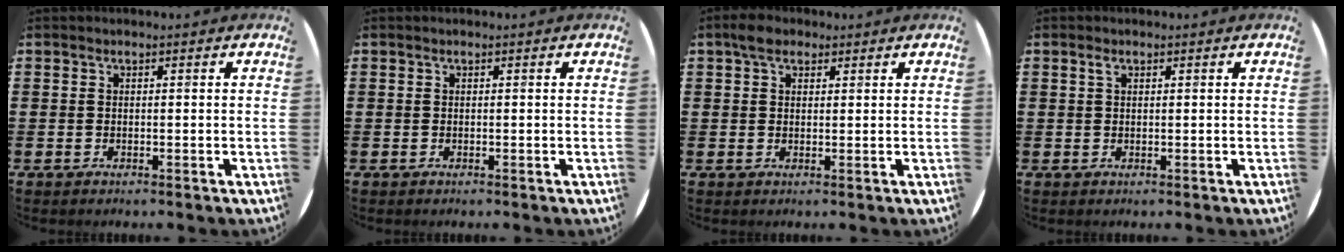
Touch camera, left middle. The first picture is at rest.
{"total": 0.0}
{"total": 2.8, "force": [2.0, 1.5, 1.2], "torque": [-0.011, 0.003, 0.033]}
{"total": 0.6, "force": [0.4, 0.3, 0.4], "torque": [-0.010, 0.002, 0.007]}